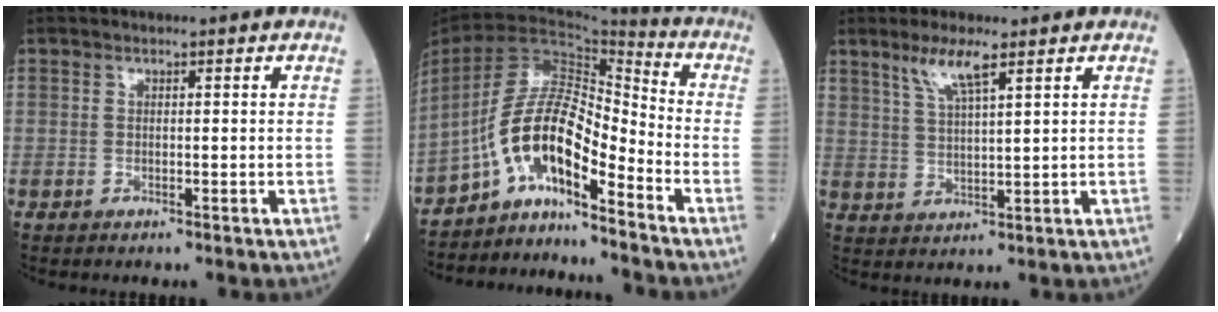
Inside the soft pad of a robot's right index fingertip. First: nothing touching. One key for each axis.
{"total": 11.1, "fx": -7.2, "fy": 2.4, "fz": 8.0, "tx": -0.147, "ty": 0.032, "tz": -0.134}
{"total": 5.6, "fx": 3.6, "fy": 0.5, "fz": 4.2, "tx": -0.087, "ty": -0.001, "tz": 0.074}